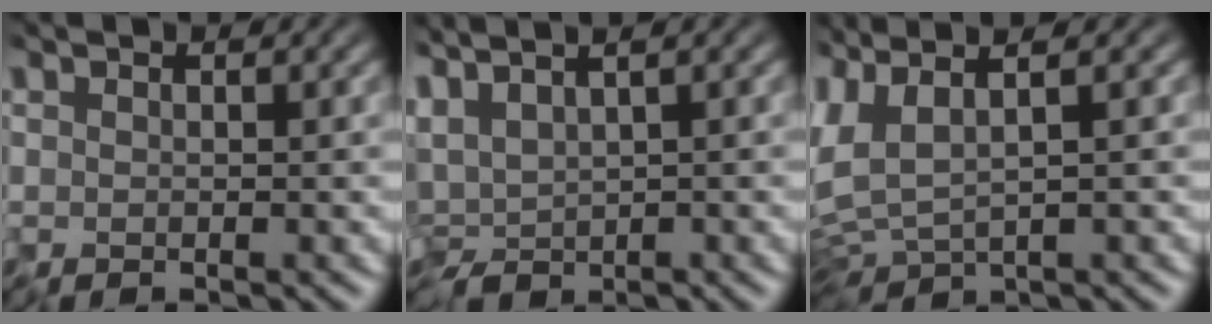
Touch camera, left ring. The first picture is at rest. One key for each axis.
{"total": 2.0, "fx": 1.0, "fy": 0.5, "fz": 1.6, "tx": -0.039, "ty": 0.003, "tz": 0.017}
{"total": 3.4, "fx": 0.7, "fy": 0.6, "fz": 3.3, "tx": -0.083, "ty": 0.008, "tz": 0.011}